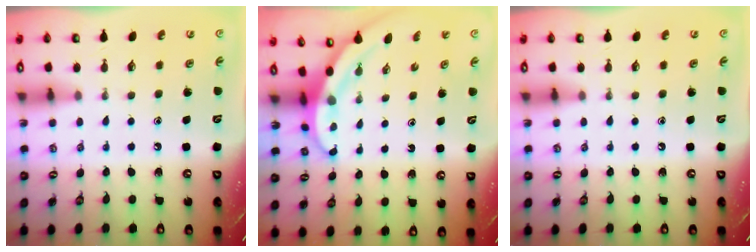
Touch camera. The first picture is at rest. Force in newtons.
{"total": 3.5, "press": 3.5, "slide": 0.1}
{"total": 0.0}